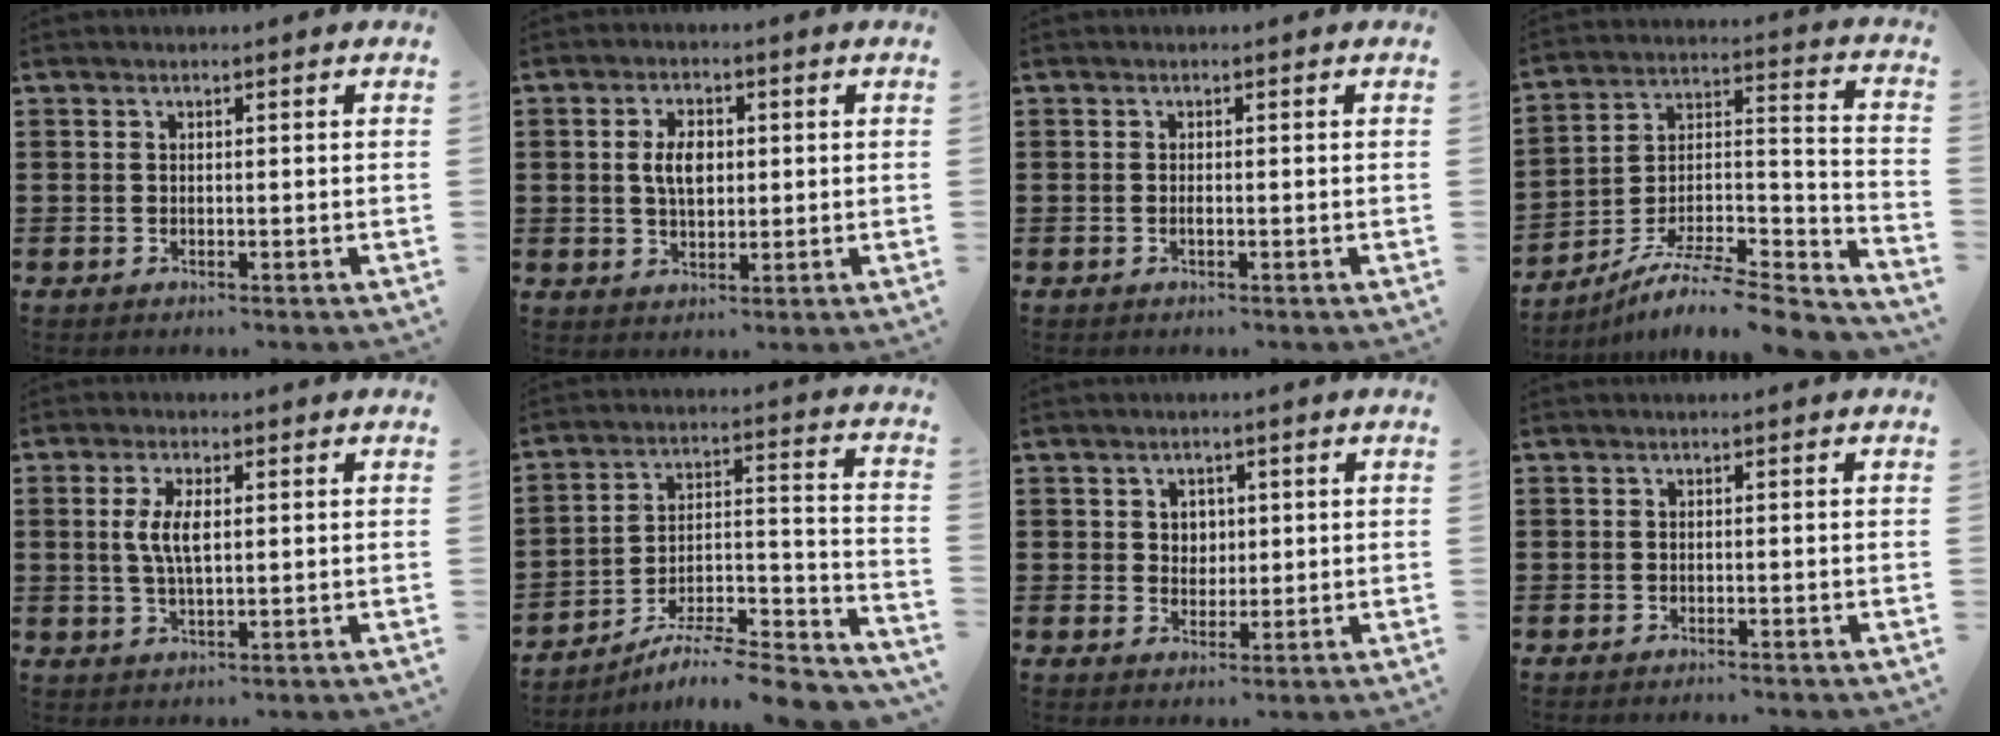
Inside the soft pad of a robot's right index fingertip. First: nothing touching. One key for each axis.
{"total": 4.6, "fx": 0.5, "fy": 2.7, "fz": 3.7, "tx": -0.061, "ty": 0.005, "tz": 0.003}
{"total": 0.6, "fx": -0.2, "fy": -0.1, "fz": 0.5, "tx": -0.012, "ty": -0.007, "tz": -0.003}
{"total": 8.1, "fx": -6.9, "fy": 1.7, "fz": 3.8, "tx": -0.064, "ty": 0.004, "tz": -0.138}
{"total": 4.8, "fx": 0.7, "fy": 1.8, "fz": 4.5, "tx": -0.097, "ty": 0.004, "tz": 0.007}
{"total": 6.7, "fx": -6.1, "fy": 0.4, "fz": 2.7, "tx": -0.039, "ty": -0.004, "tz": -0.123}
{"total": 2.7, "fx": 0.9, "fy": 2.4, "fz": 0.7, "tx": -0.014, "ty": 0.007, "tz": 0.013}
{"total": 0.5, "fx": -0.5, "fy": -0.1, "fz": 0.0, "tx": -0.002, "ty": -0.003, "tz": -0.011}